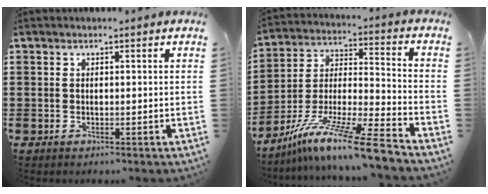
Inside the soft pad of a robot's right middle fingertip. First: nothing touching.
{"total": 12.5, "force": [-9.9, -0.4, 7.7], "torque": [-0.137, 0.006, -0.190]}